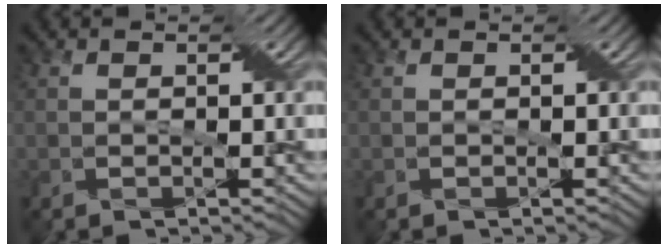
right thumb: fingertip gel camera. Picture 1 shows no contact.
{"total": 0.0}